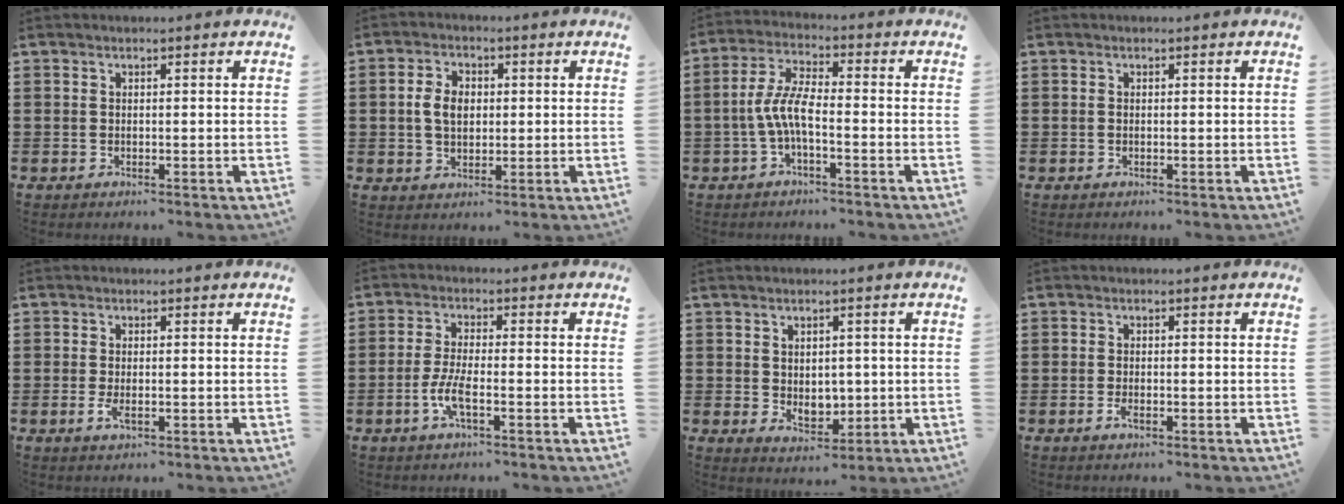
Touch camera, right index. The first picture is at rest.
{"total": 4.6, "force": [0.2, 3.1, 3.3], "torque": [-0.078, 0.010, -0.001]}
{"total": 6.0, "force": [-1.9, 1.6, 5.4], "torque": [-0.130, -0.009, -0.042]}
{"total": 0.0}
{"total": 2.0, "force": [-0.6, 0.6, 1.8], "torque": [-0.049, -0.009, -0.014]}
{"total": 4.4, "force": [-1.9, 1.0, 3.9], "torque": [-0.092, -0.007, -0.042]}
{"total": 3.7, "force": [0.8, 2.9, 2.1], "torque": [-0.032, 0.004, 0.012]}
{"total": 1.6, "force": [-0.8, 0.5, 1.3], "torque": [-0.033, -0.007, -0.016]}